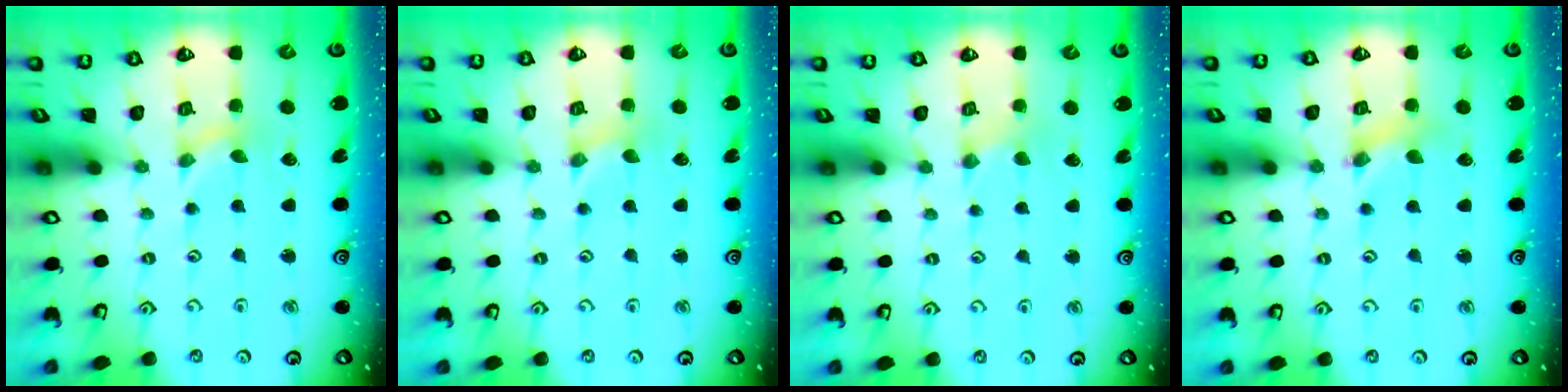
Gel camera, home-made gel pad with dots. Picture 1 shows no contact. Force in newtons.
{"total": 0.0}
{"total": 0.7, "press": 0.7, "slide": 0.1}
{"total": 2.7, "press": 2.7, "slide": 0.3}